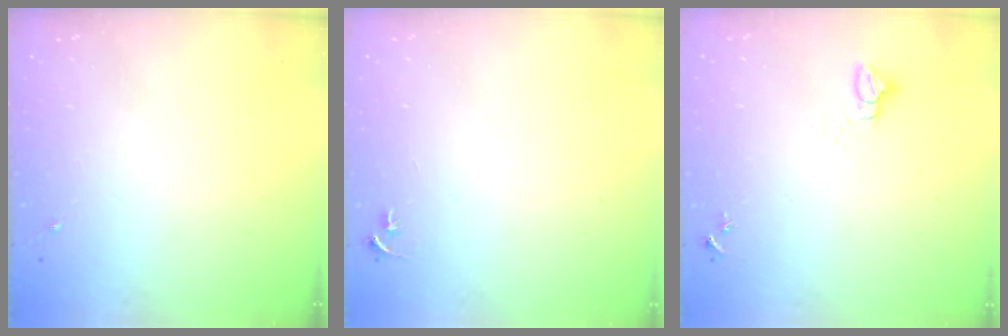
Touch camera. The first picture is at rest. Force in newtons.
{"total": 3.1, "press": 3.1, "slide": 0.3}
{"total": 2.8, "press": 2.8, "slide": 0.1}